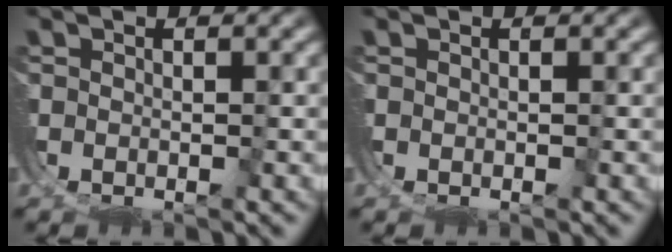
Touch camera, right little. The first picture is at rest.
{"total": 0.0}